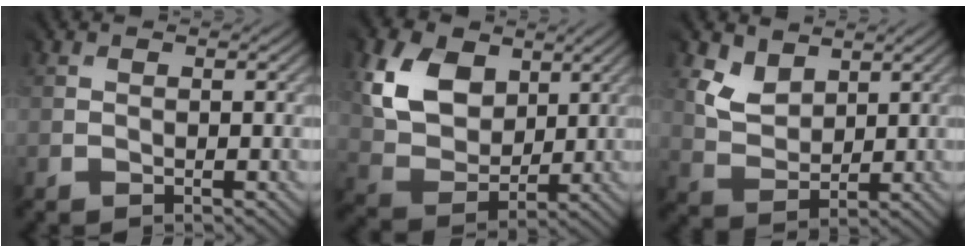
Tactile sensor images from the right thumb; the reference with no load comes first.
{"total": 9.5, "force": [4.3, 6.9, 5.0], "torque": [-0.135, 0.006, 0.078]}
{"total": 4.0, "force": [3.2, 2.3, 0.8], "torque": [-0.040, -0.008, 0.062]}